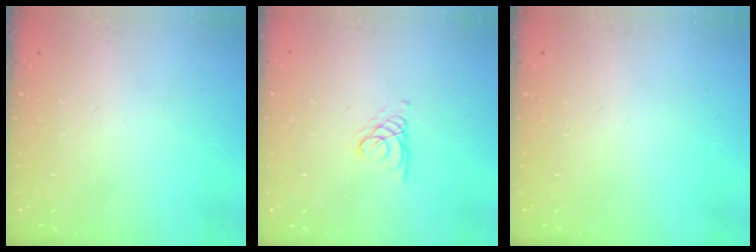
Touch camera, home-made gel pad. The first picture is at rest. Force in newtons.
{"total": 1.7, "press": 1.7, "slide": 0.2}
{"total": 0.0}